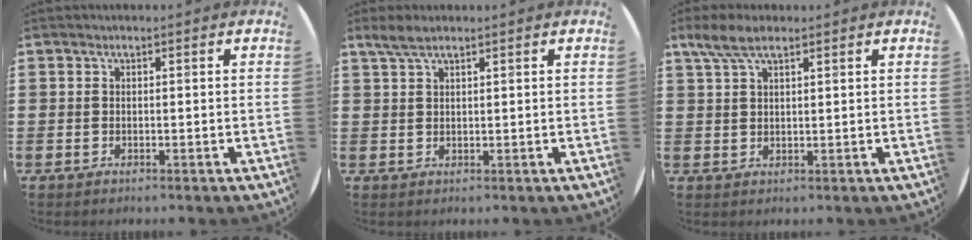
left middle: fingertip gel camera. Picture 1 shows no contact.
{"total": 2.5, "force": [1.9, 0.5, 1.4], "torque": [-0.032, 0.003, 0.035]}
{"total": 4.3, "force": [2.9, 1.4, 2.8], "torque": [-0.062, 0.005, 0.054]}